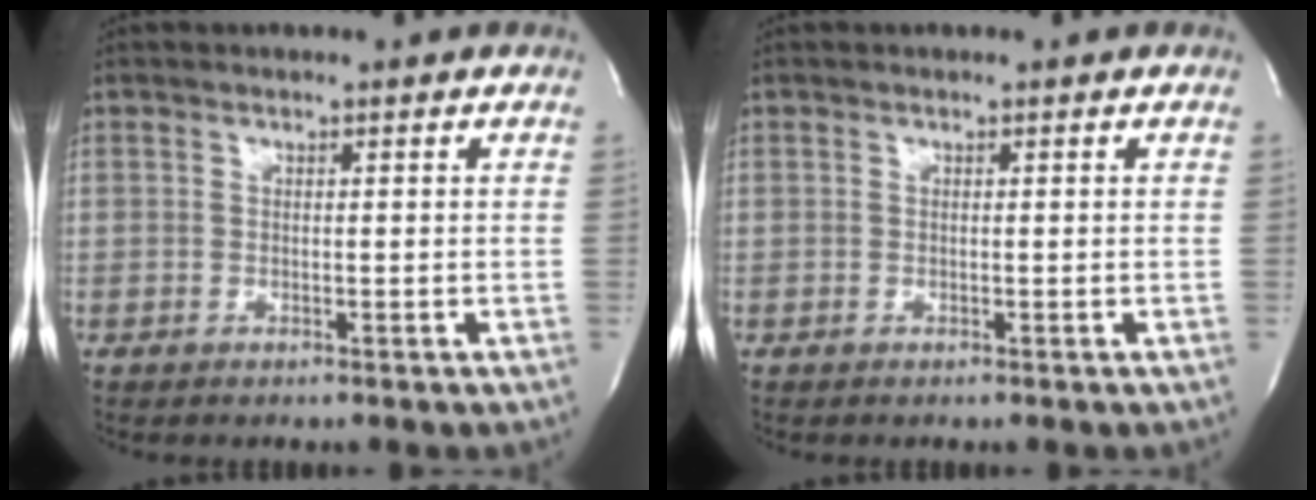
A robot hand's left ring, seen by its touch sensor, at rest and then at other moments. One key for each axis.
{"total": 0.0}